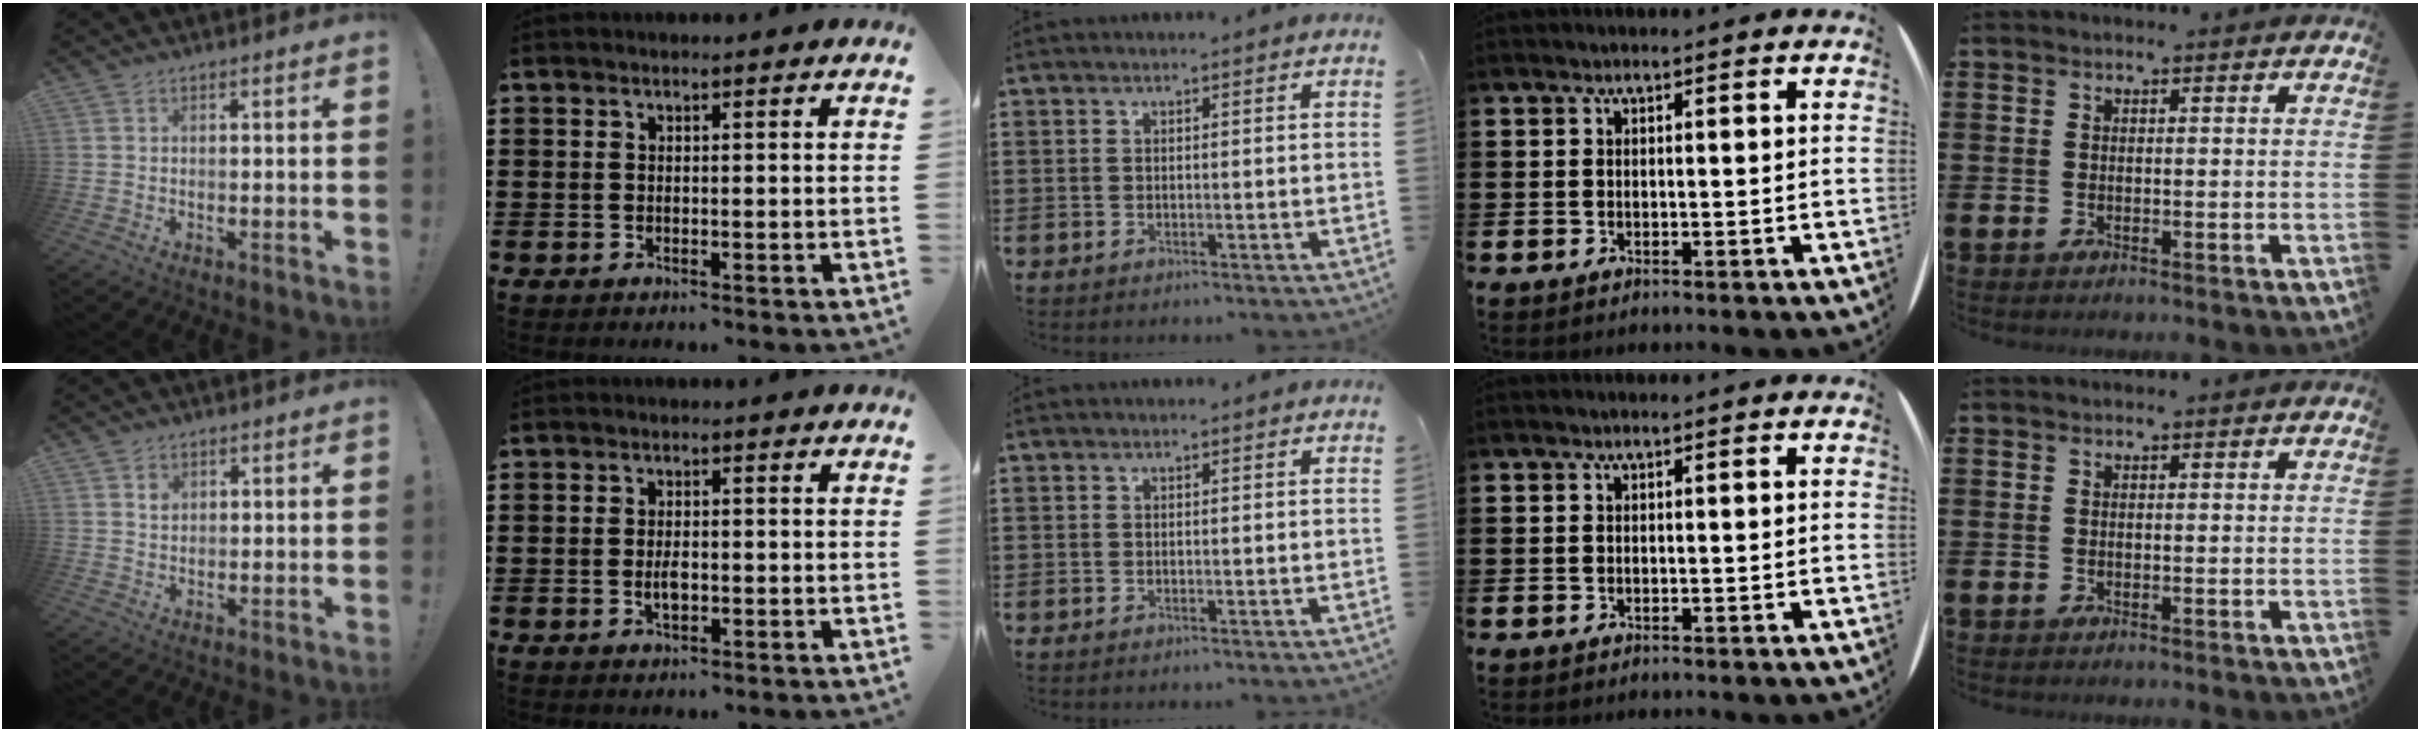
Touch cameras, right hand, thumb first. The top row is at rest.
{"thumb": {"total": 1.5, "force": [0.8, 1.2, 0.5], "torque": [0.003, -0.005, 0.014]}, "index": {"total": 2.5, "force": [-0.5, 1.1, 2.2], "torque": [-0.042, 0.001, -0.009]}}